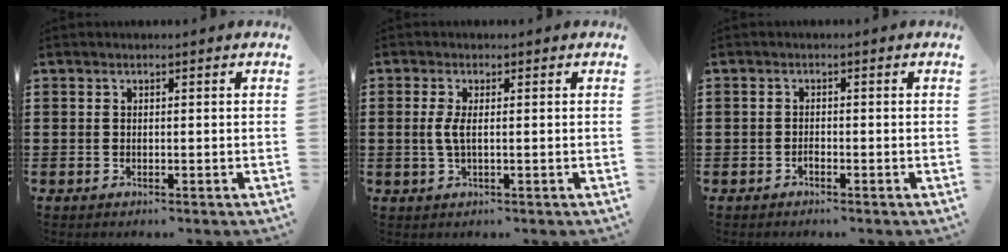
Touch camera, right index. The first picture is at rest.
{"total": 2.7, "force": [0.0, 0.6, 2.7], "torque": [-0.066, -0.006, -0.005]}
{"total": 0.8, "force": [-0.6, 0.4, 0.4], "torque": [-0.008, -0.002, -0.011]}